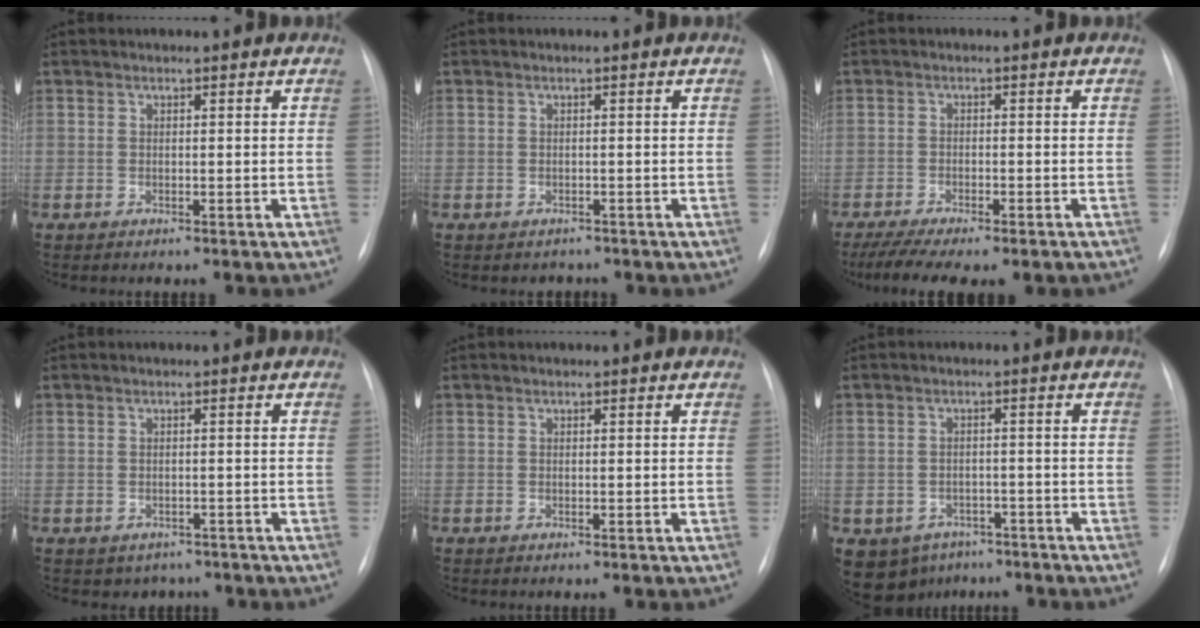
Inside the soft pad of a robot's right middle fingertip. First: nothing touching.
{"total": 1.6, "force": [-1.2, 1.0, -0.2], "torque": [-0.005, 0.005, -0.017]}
{"total": 11.1, "force": [-8.7, 3.0, 6.2], "torque": [-0.099, -0.005, -0.126]}
{"total": 3.1, "force": [-2.2, 2.1, 0.4], "torque": [-0.003, 0.009, -0.026]}
{"total": 0.0}
{"total": 8.6, "force": [-5.3, 6.4, 2.1], "torque": [-0.044, 0.007, -0.066]}